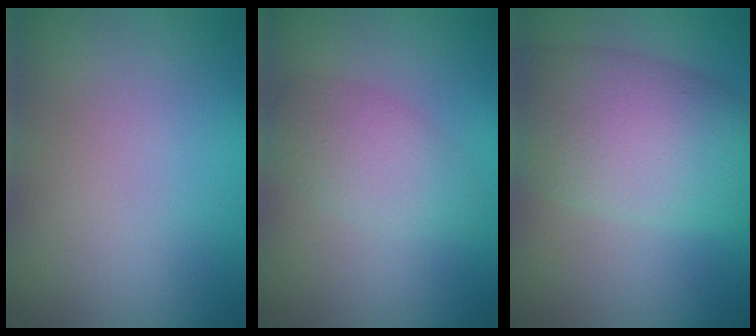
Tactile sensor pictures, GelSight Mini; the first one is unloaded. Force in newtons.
{"total": 3.3, "press": 3.3, "slide": 0.0}
{"total": 9.4, "press": 9.4, "slide": 0.3}